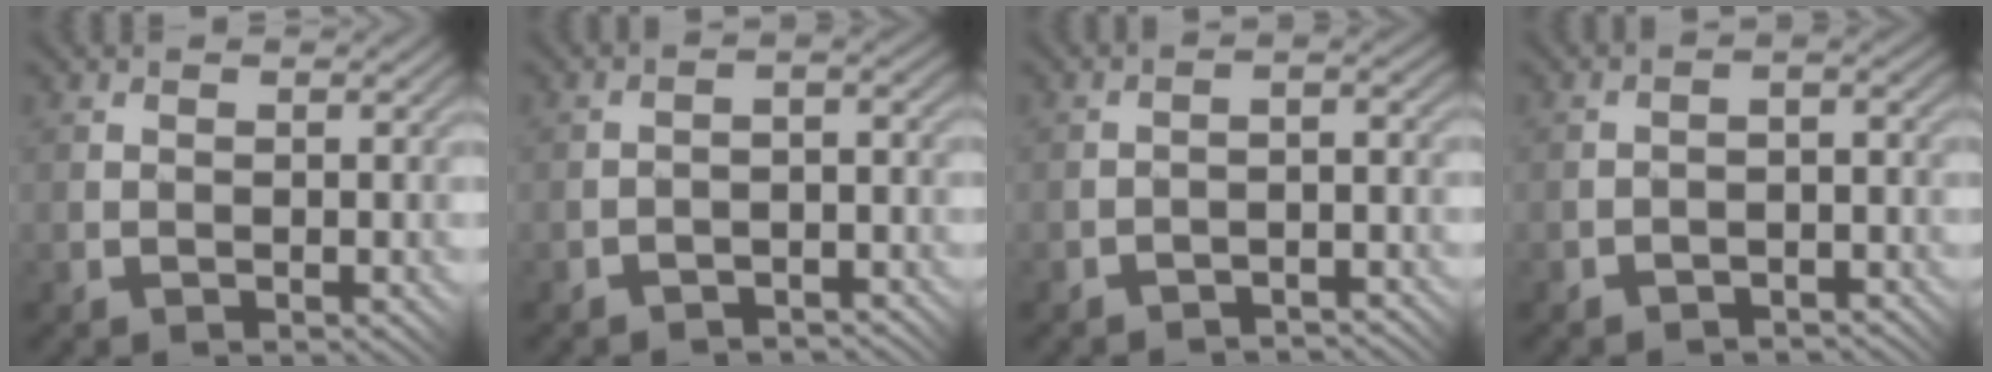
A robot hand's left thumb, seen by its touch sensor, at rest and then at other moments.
{"total": 2.5, "force": [-2.2, 0.8, 0.9], "torque": [-0.007, 0.010, -0.045]}
{"total": 2.4, "force": [-2.2, 0.3, 0.8], "torque": [-0.009, 0.013, -0.042]}
{"total": 2.2, "force": [-1.9, 0.7, 0.7], "torque": [-0.008, 0.011, -0.041]}